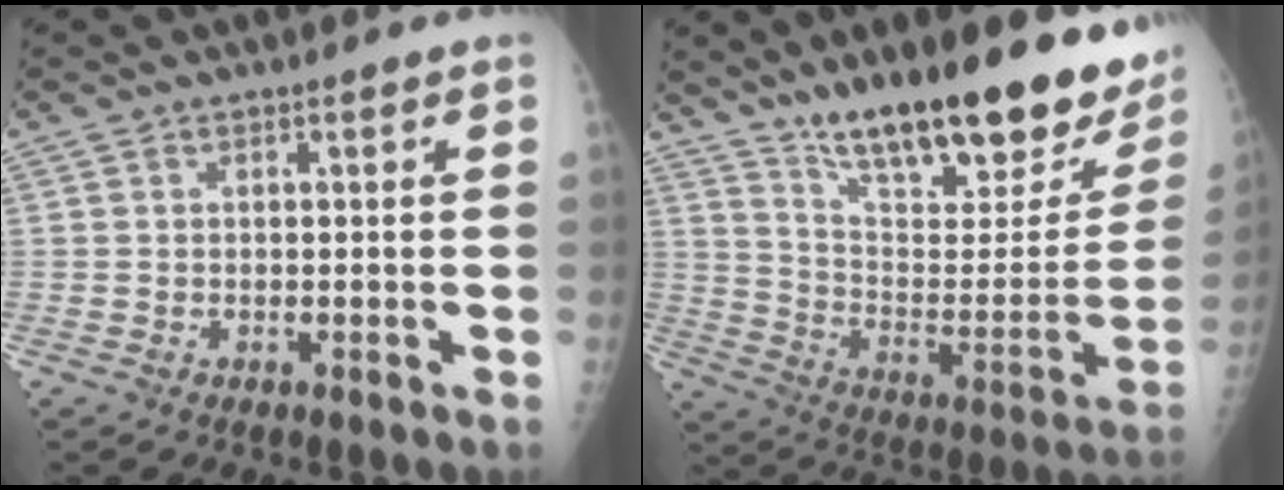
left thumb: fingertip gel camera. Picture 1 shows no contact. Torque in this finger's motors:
{"motor_torque": [1.24, 0.23, 1.42, -1.35, 0.10]}